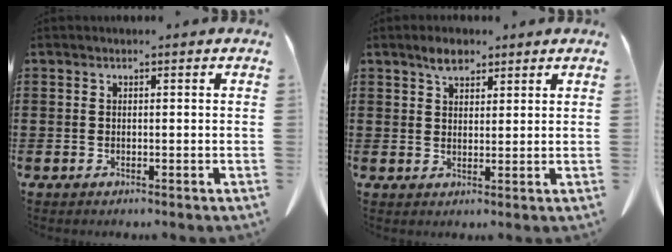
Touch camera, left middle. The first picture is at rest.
{"total": 3.4, "force": [2.6, 1.4, 1.6], "torque": [-0.028, 0.003, 0.046]}